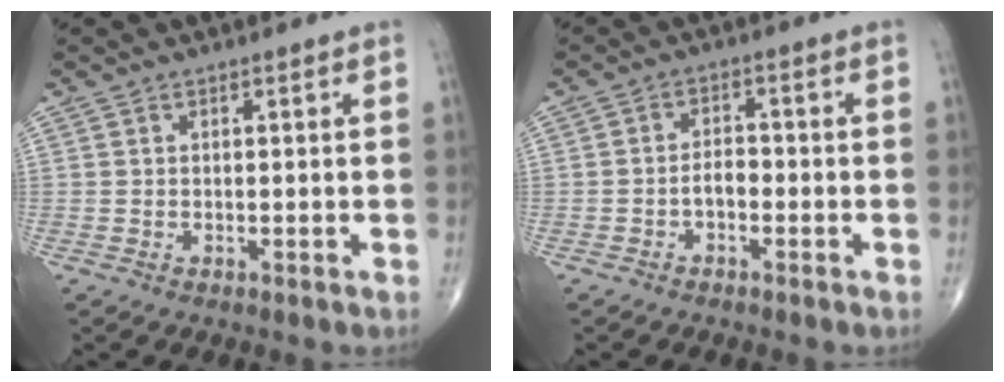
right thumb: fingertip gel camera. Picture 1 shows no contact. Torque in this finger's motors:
{"motor_torque": [0.81, 0.53, 0.65, -0.24, 0.01]}